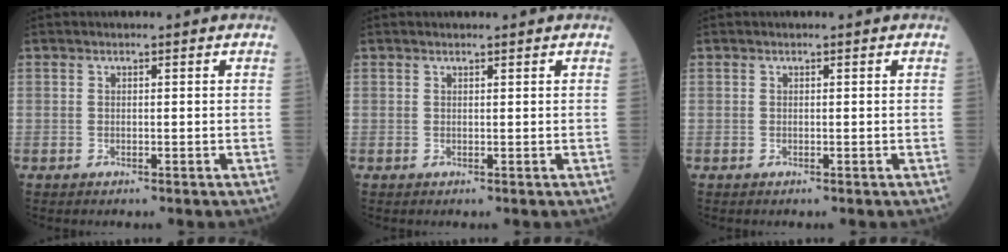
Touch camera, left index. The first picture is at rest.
{"total": 1.2, "force": [1.0, 0.1, 0.7], "torque": [-0.012, 0.009, 0.015]}
{"total": 0.0}